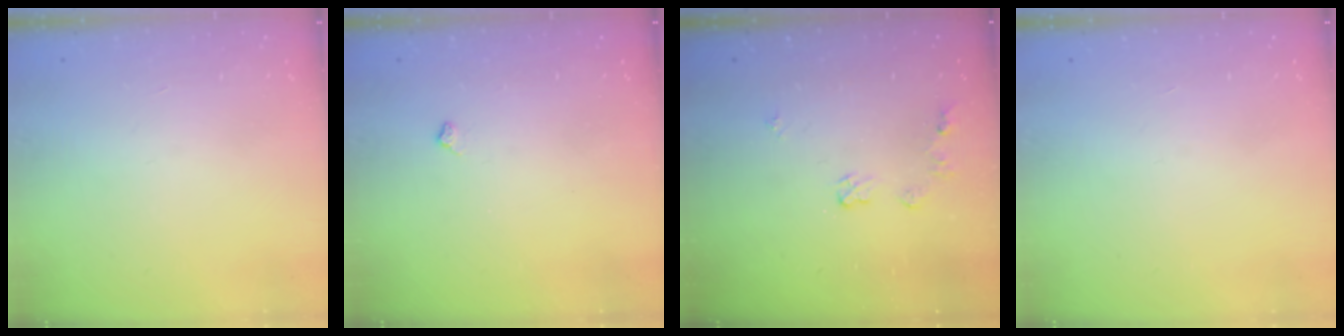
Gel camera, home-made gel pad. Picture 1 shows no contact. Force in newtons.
{"total": 4.4, "press": 4.4, "slide": 0.6}
{"total": 5.0, "press": 4.9, "slide": 0.2}
{"total": 0.0}